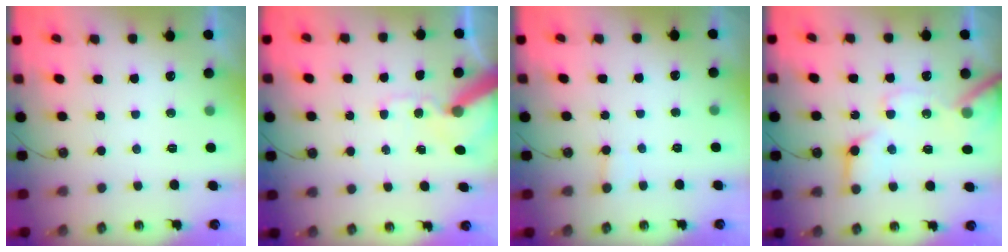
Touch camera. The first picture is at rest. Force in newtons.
{"total": 11.4, "press": 11.3, "slide": 1.8}
{"total": 1.9, "press": 1.9, "slide": 0.3}
{"total": 14.7, "press": 14.6, "slide": 1.8}